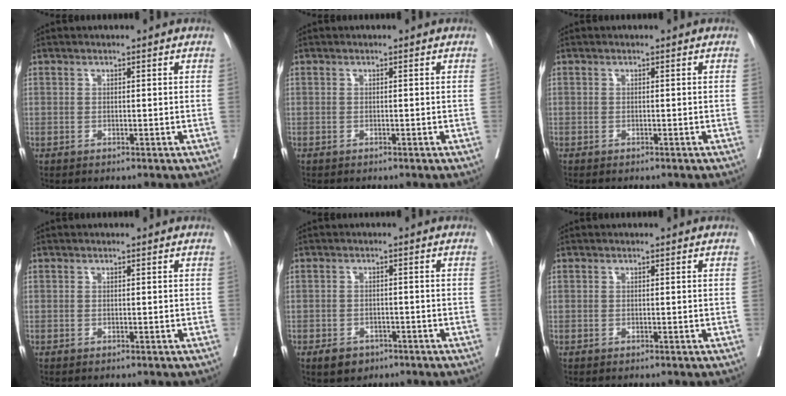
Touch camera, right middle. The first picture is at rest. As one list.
[{"total": 0.0}, {"total": 1.3, "force": [-1.1, 0.2, 0.5], "torque": [-0.015, -0.005, -0.015]}, {"total": 0.0}, {"total": 3.3, "force": [-2.2, 2.1, 1.3], "torque": [-0.026, 0.000, -0.027]}, {"total": 0.0}]